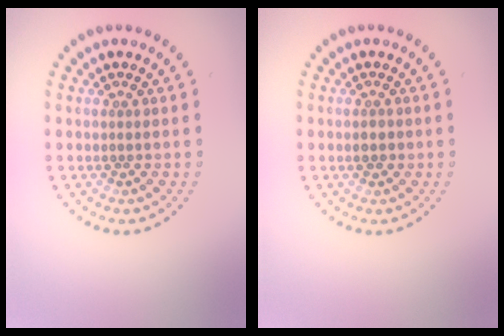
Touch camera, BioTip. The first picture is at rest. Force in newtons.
{"total": 1.2, "press": 1.1, "slide": 0.2}